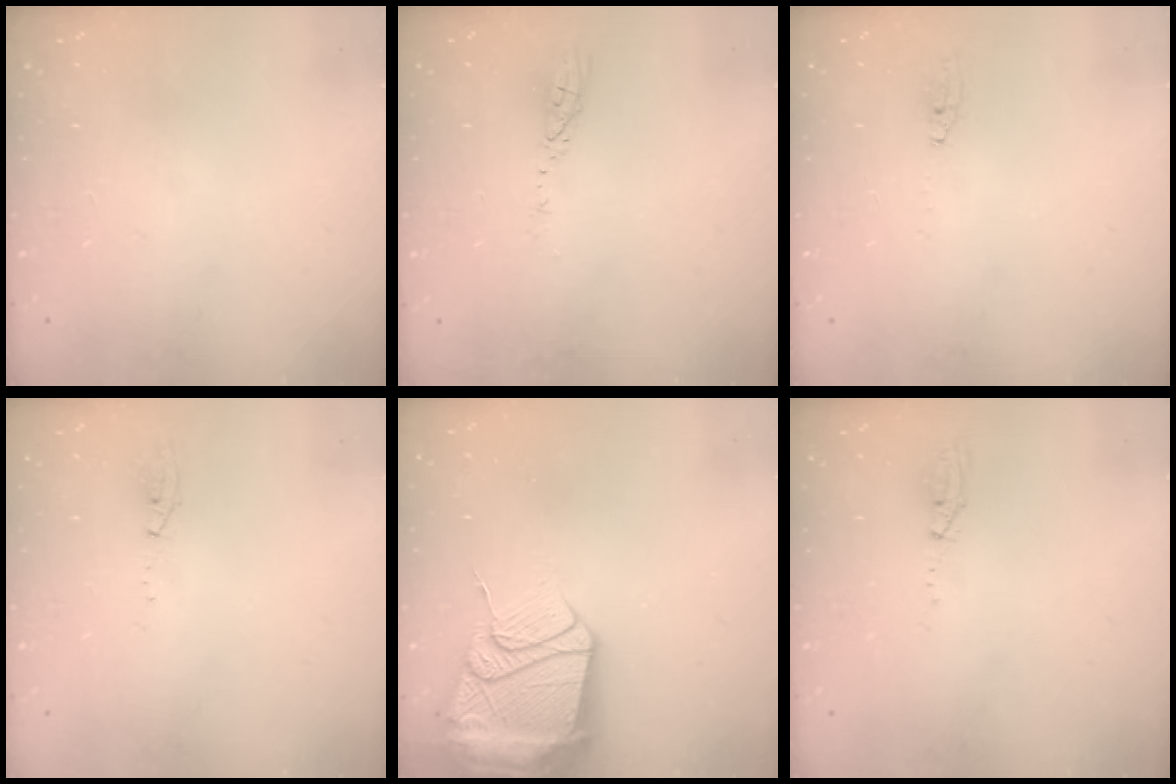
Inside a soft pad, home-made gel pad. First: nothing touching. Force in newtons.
{"total": 3.5, "press": 3.4, "slide": 0.3}
{"total": 2.0, "press": 2.0, "slide": 0.2}
{"total": 15.0, "press": 4.8, "slide": 14.3}
{"total": 20.6, "press": 20.5, "slide": 2.3}
{"total": 3.5, "press": 2.9, "slide": 2.0}